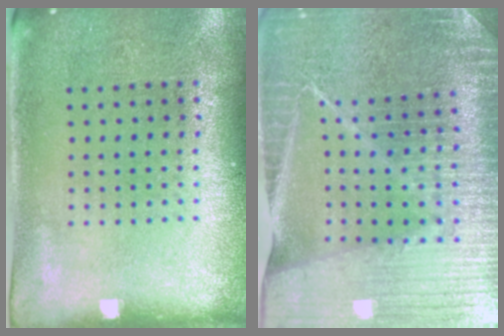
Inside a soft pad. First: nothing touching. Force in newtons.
{"total": 4.5, "press": 4.3, "slide": 1.6}